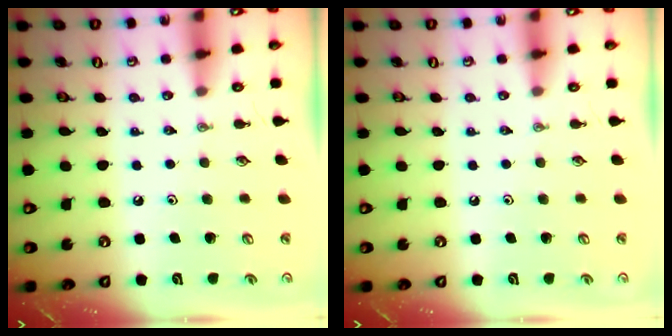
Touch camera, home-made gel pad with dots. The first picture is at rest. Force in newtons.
{"total": 0.0}